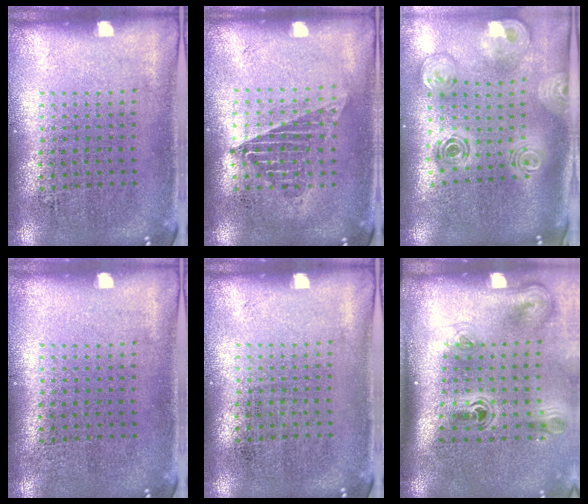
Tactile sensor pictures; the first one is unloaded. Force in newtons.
{"total": 1.3, "press": 1.2, "slide": 0.5}
{"total": 2.0, "press": 1.7, "slide": 1.0}
{"total": 0.0}
{"total": 0.0}
{"total": 2.3, "press": 1.5, "slide": 1.8}